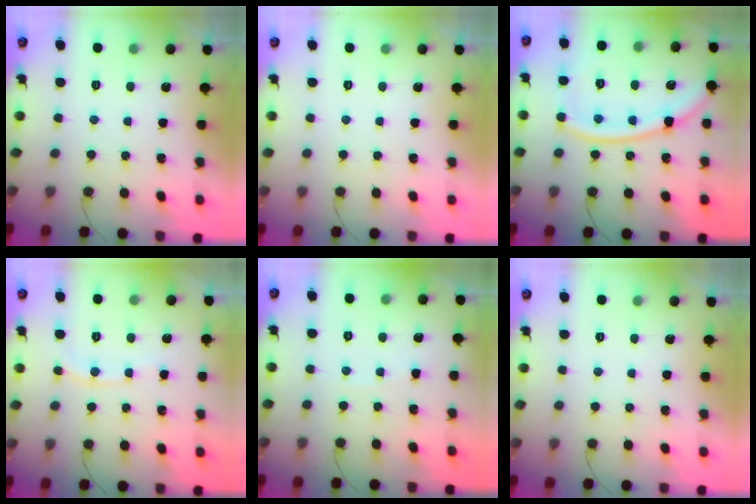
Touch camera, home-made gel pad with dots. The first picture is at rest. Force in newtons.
{"total": 0.0}
{"total": 15.0, "press": 15.0, "slide": 1.3}
{"total": 4.9, "press": 4.9, "slide": 0.6}
{"total": 1.8, "press": 1.7, "slide": 0.2}
{"total": 0.0}